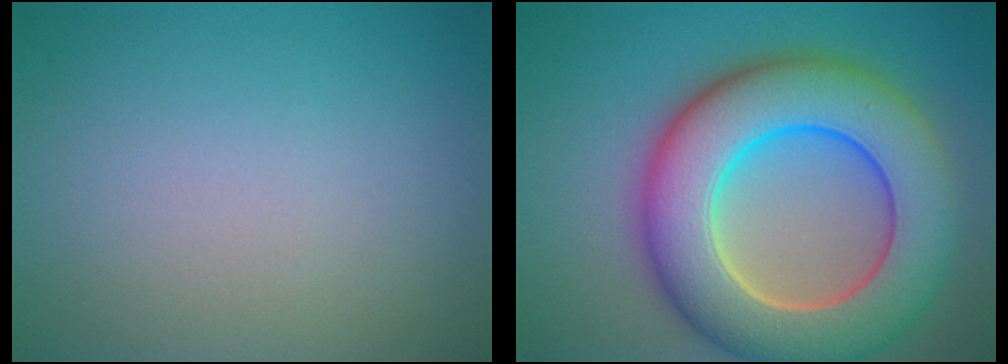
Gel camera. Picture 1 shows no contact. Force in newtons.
{"total": 12.4, "press": 12.4, "slide": 0.8}